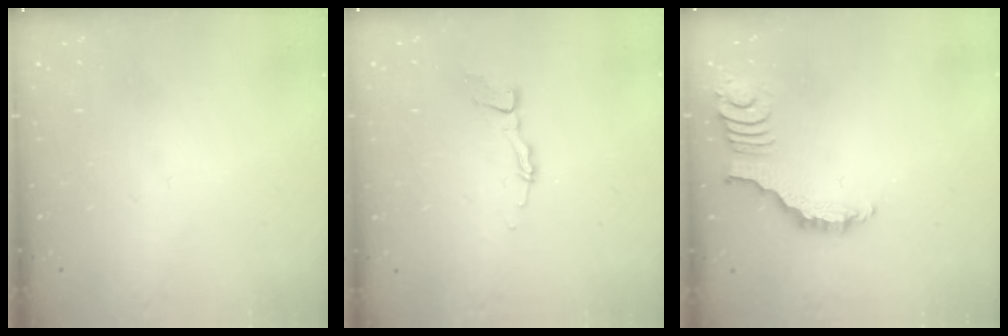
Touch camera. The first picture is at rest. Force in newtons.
{"total": 3.9, "press": 3.8, "slide": 0.3}
{"total": 3.1, "press": 3.1, "slide": 0.4}